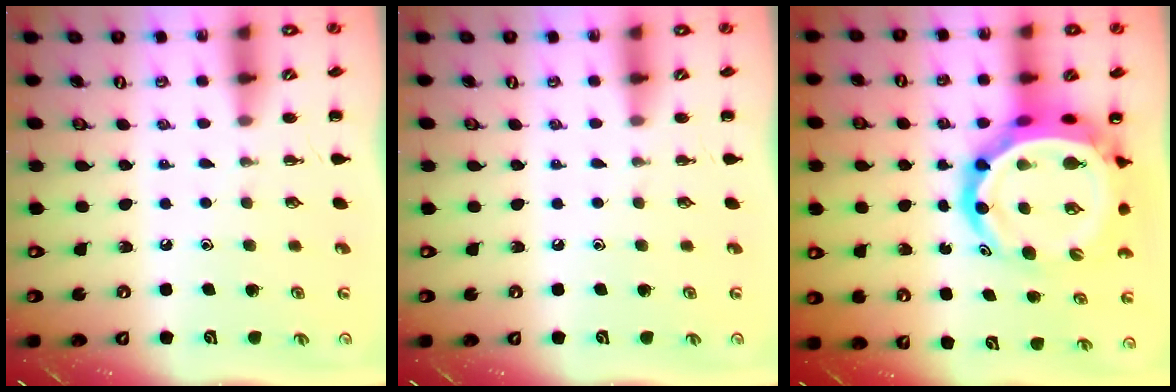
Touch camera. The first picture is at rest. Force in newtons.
{"total": 0.0}
{"total": 14.7, "press": 14.1, "slide": 4.0}